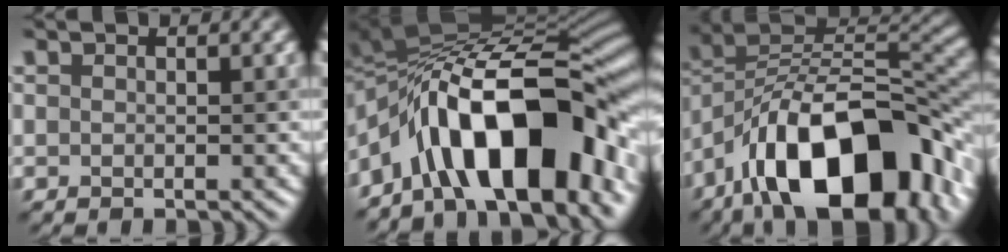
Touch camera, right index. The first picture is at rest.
{"total": 15.9, "force": [-5.6, 7.0, 13.1], "torque": [-0.178, 0.034, -0.095]}
{"total": 14.9, "force": [-8.2, 6.2, 10.8], "torque": [-0.157, 0.014, -0.148]}